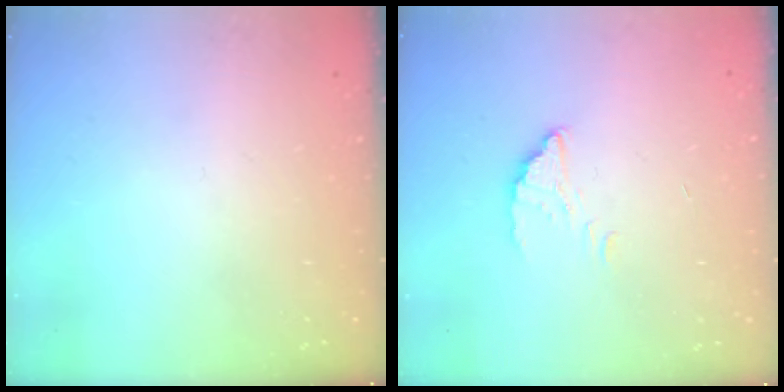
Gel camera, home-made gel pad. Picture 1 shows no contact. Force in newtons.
{"total": 2.4, "press": 2.4, "slide": 0.0}